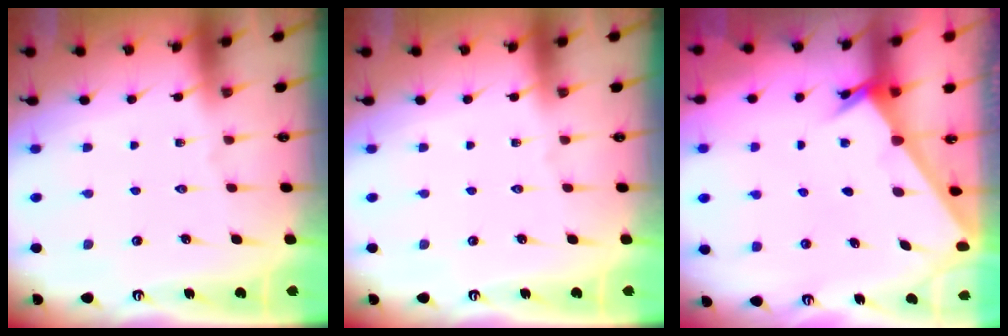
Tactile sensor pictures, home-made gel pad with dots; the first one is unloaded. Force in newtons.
{"total": 0.0}
{"total": 2.4, "press": 2.4, "slide": 0.3}